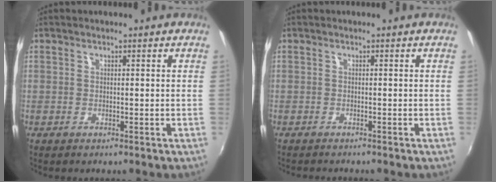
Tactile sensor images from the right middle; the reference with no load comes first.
{"total": 1.5, "force": [-1.4, 0.2, 0.3], "torque": [-0.010, -0.010, -0.025]}